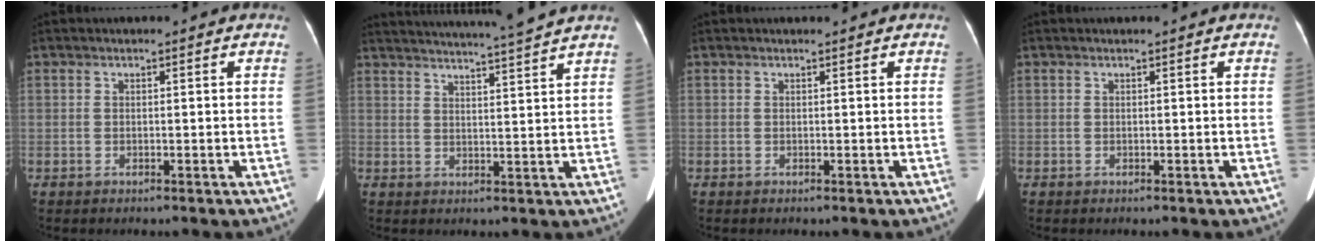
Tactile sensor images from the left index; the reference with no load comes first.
{"total": 13.1, "force": [12.2, -2.1, 4.4], "torque": [-0.080, -0.028, 0.165]}
{"total": 0.0}
{"total": 0.0}